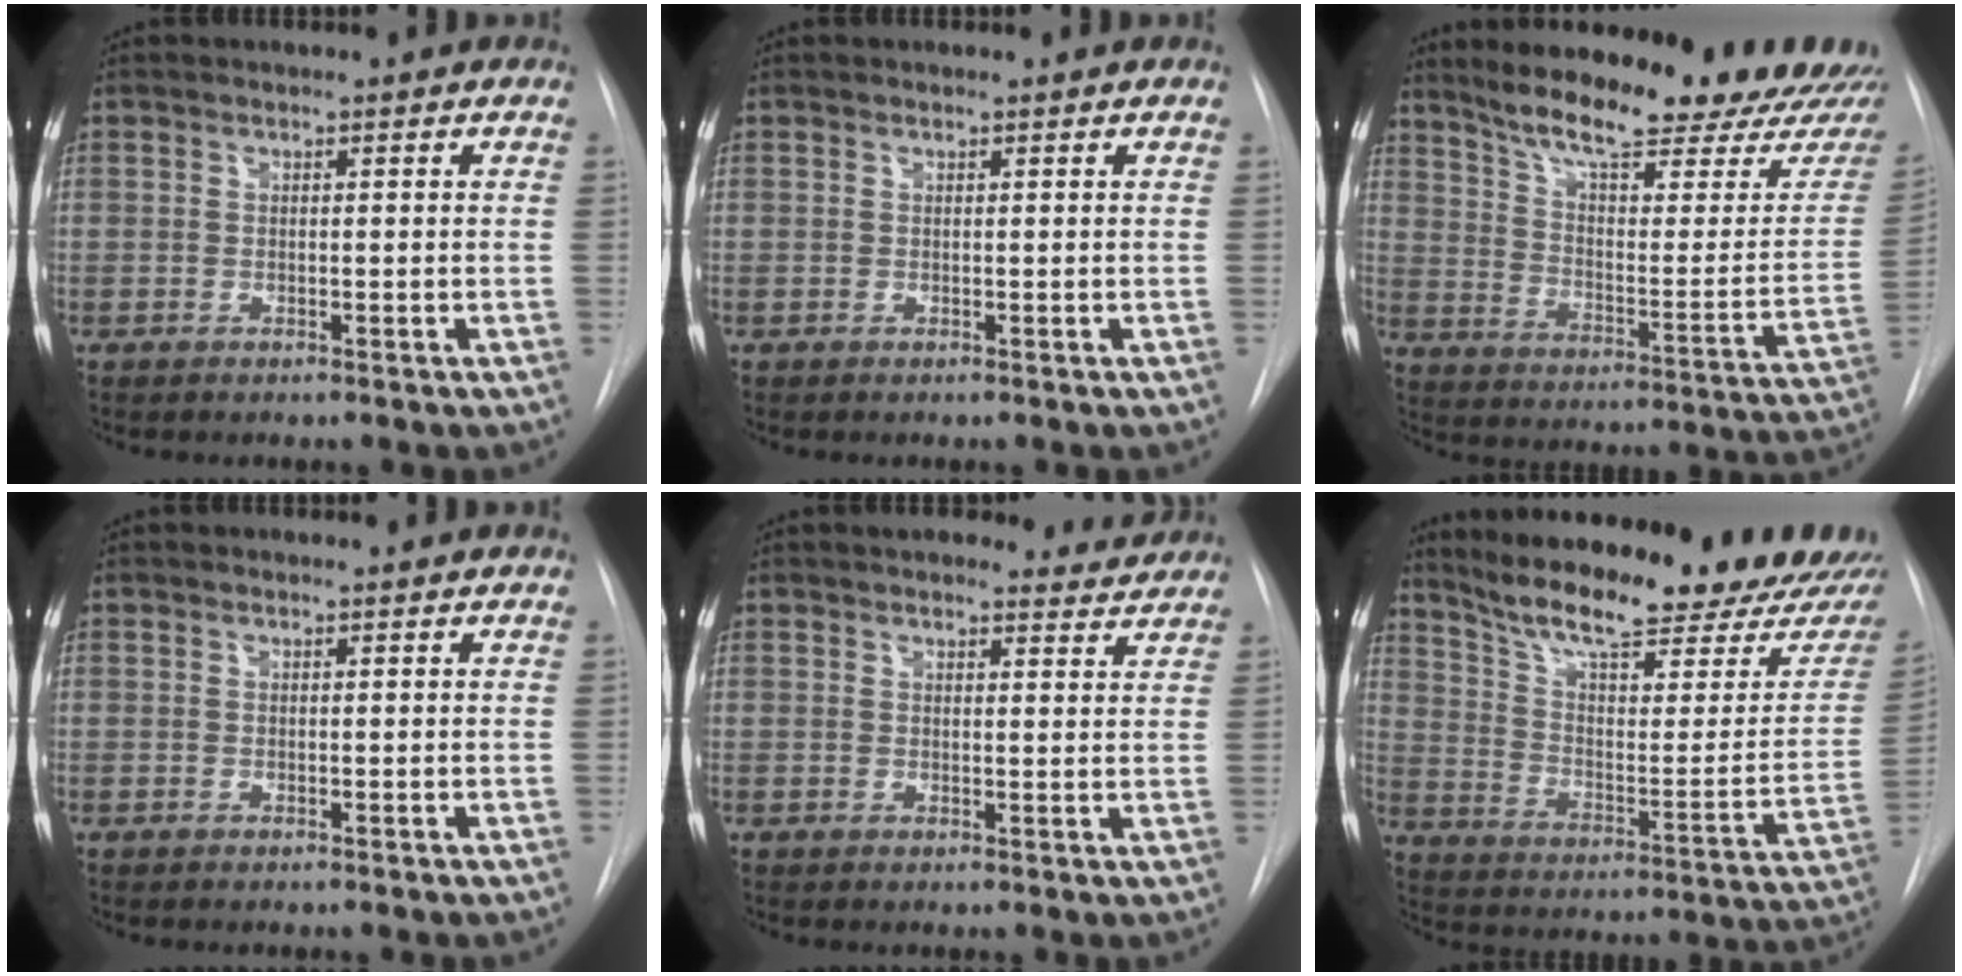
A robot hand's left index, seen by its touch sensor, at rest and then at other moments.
{"total": 0.0}
{"total": 23.7, "force": [20.7, 3.0, 11.2], "torque": [-0.163, -0.063, 0.280]}
{"total": 0.0}
{"total": 7.3, "force": [7.0, 1.5, 1.2], "torque": [-0.002, -0.001, 0.070]}
{"total": 25.3, "force": [21.8, 3.2, 12.3], "torque": [-0.188, -0.064, 0.301]}